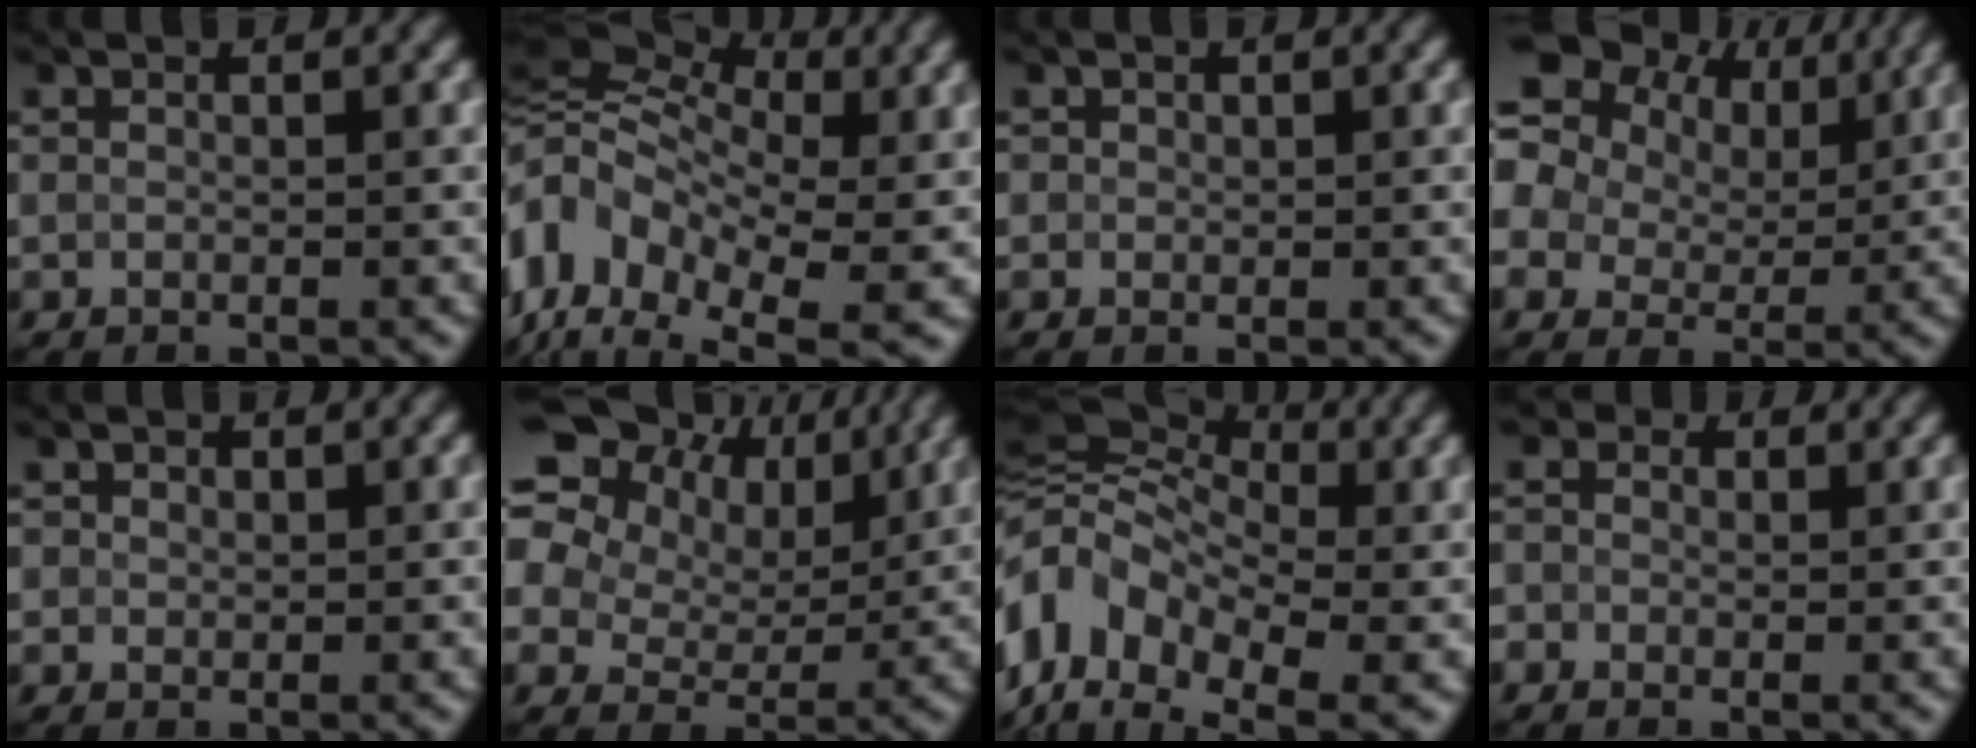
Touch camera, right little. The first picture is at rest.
{"total": 13.5, "force": [-2.5, 8.9, 9.9], "torque": [-0.210, 0.020, -0.023]}
{"total": 0.7, "force": [0.2, 0.7, 0.1], "torque": [0.006, -0.002, 0.002]}
{"total": 17.0, "force": [8.3, 11.7, 9.1], "torque": [-0.220, 0.047, 0.137]}
{"total": 1.0, "force": [0.4, 0.9, 0.2], "torque": [0.001, -0.002, 0.008]}
{"total": 21.4, "force": [10.5, 14.7, 11.6], "torque": [-0.236, 0.053, 0.162]}
{"total": 11.5, "force": [-3.5, 7.9, 7.6], "torque": [-0.166, 0.017, -0.063]}
{"total": 3.8, "force": [1.5, 3.1, 1.6], "torque": [-0.019, 0.014, -0.015]}